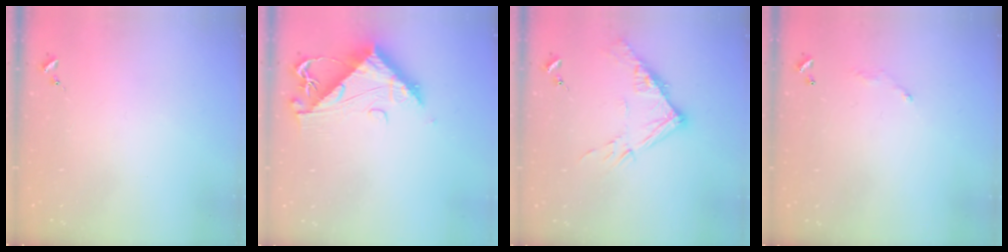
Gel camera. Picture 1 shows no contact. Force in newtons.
{"total": 10.1, "press": 10.0, "slide": 1.0}
{"total": 13.2, "press": 13.2, "slide": 1.2}
{"total": 4.0, "press": 4.0, "slide": 0.2}